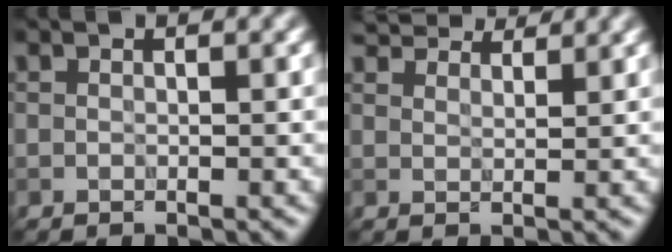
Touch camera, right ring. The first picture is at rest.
{"total": 5.2, "force": [4.8, 1.3, 1.5], "torque": [-0.038, 0.001, 0.079]}